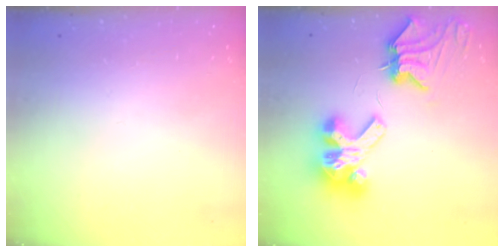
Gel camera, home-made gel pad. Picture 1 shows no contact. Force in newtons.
{"total": 10.0, "press": 10.0, "slide": 1.0}